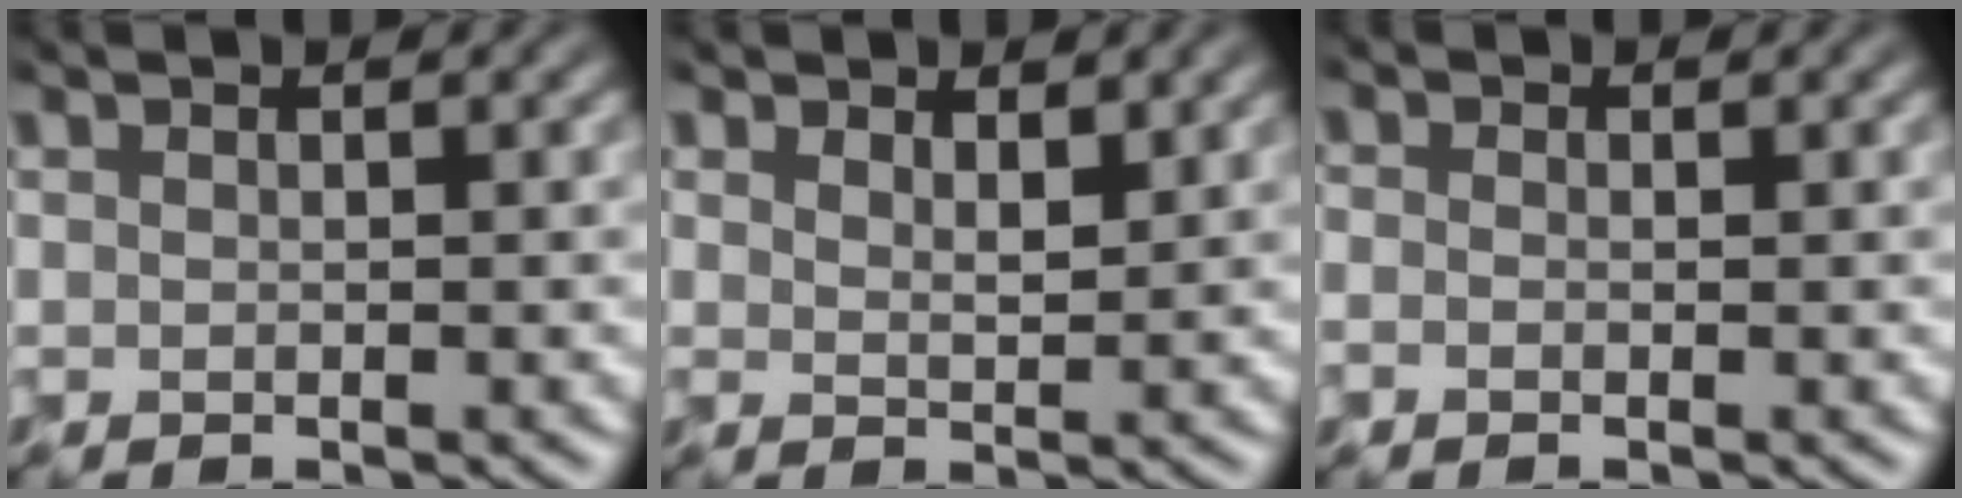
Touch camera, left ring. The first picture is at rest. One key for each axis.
{"total": 1.0, "fx": 1.0, "fy": 0.1, "fz": 0.2, "tx": -0.010, "ty": 0.000, "tz": 0.028}
{"total": 1.1, "fx": -1.0, "fy": -0.3, "fz": -0.5, "tx": 0.002, "ty": 0.002, "tz": -0.011}